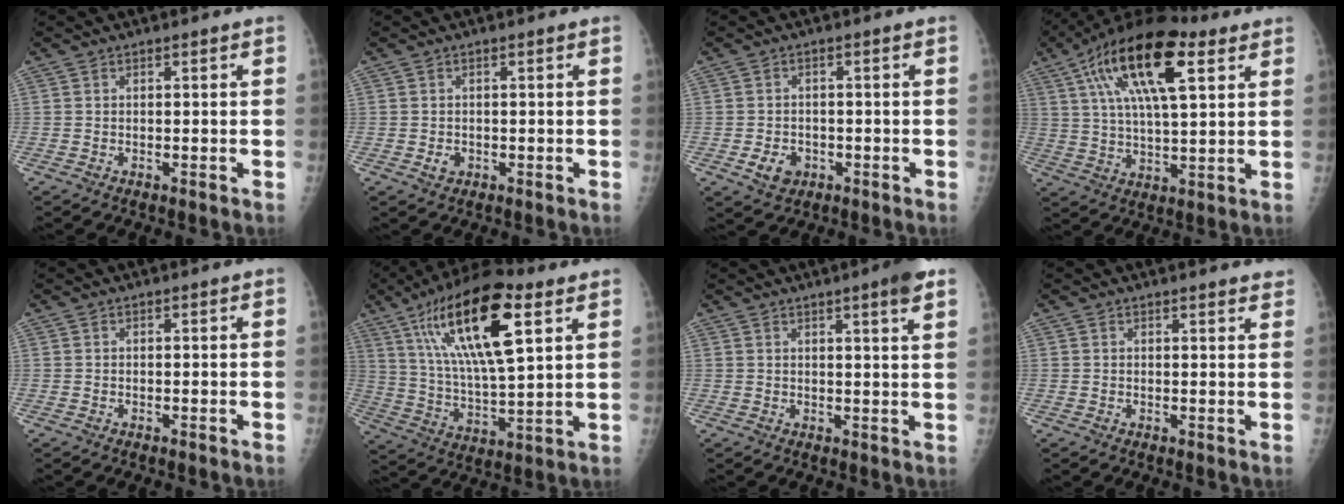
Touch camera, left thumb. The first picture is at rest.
{"total": 1.5, "force": [-0.3, 1.2, 0.8], "torque": [-0.007, 0.001, 0.000]}
{"total": 4.1, "force": [-1.4, 3.2, 2.1], "torque": [-0.024, 0.003, -0.015]}
{"total": 19.7, "force": [8.8, 7.5, 16.0], "torque": [-0.276, -0.004, 0.149]}
{"total": 0.0}
{"total": 21.3, "force": [9.7, 6.7, 17.8], "torque": [-0.306, -0.024, 0.169]}
{"total": 5.5, "force": [3.6, 0.2, 4.2], "torque": [-0.053, -0.013, 0.045]}
{"total": 2.8, "force": [2.7, 0.4, 0.7], "torque": [-0.002, -0.013, 0.022]}